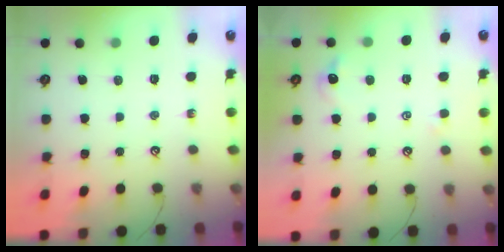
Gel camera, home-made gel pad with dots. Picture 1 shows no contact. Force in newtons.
{"total": 0.6, "press": 0.1, "slide": 0.6}